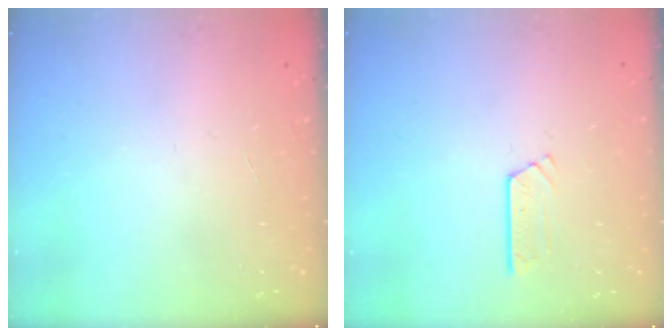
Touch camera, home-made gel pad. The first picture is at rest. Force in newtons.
{"total": 2.5, "press": 2.5, "slide": 0.2}